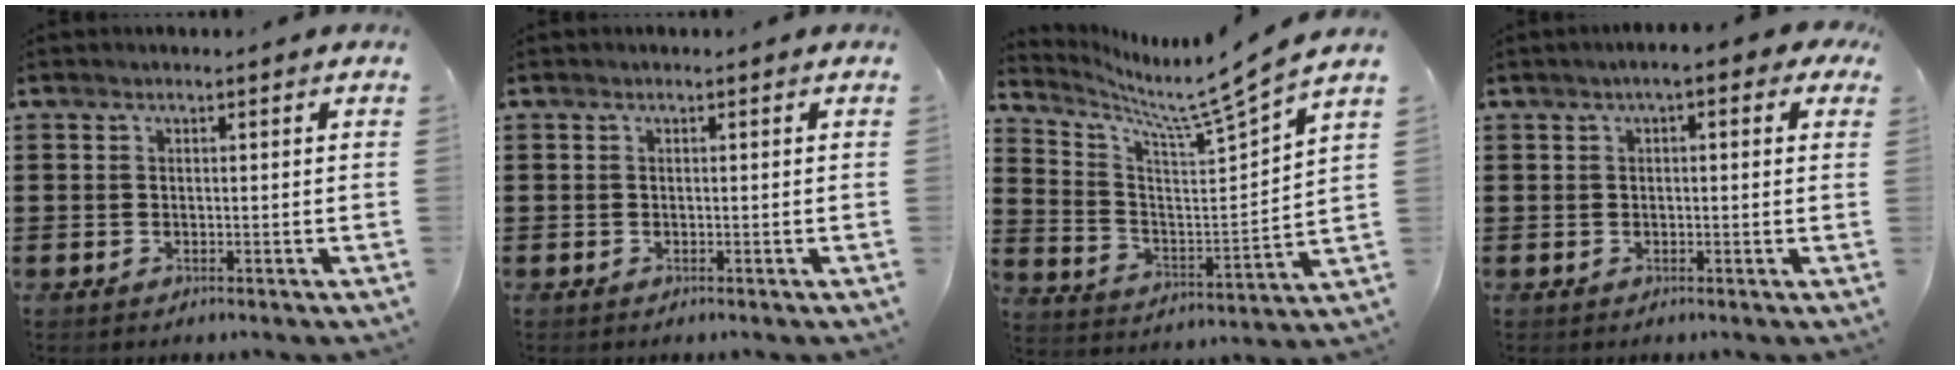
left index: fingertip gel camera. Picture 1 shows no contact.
{"total": 0.0}
{"total": 7.7, "force": [6.7, -0.1, 3.8], "torque": [-0.098, -0.061, 0.099]}
{"total": 2.6, "force": [0.7, 0.8, 2.3], "torque": [-0.045, 0.008, 0.009]}